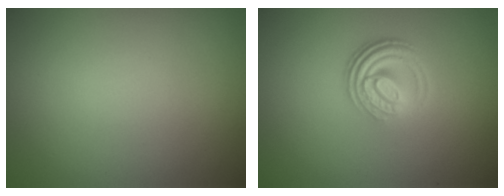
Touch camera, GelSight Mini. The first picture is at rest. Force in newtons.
{"total": 4.1, "press": 2.7, "slide": 3.1}